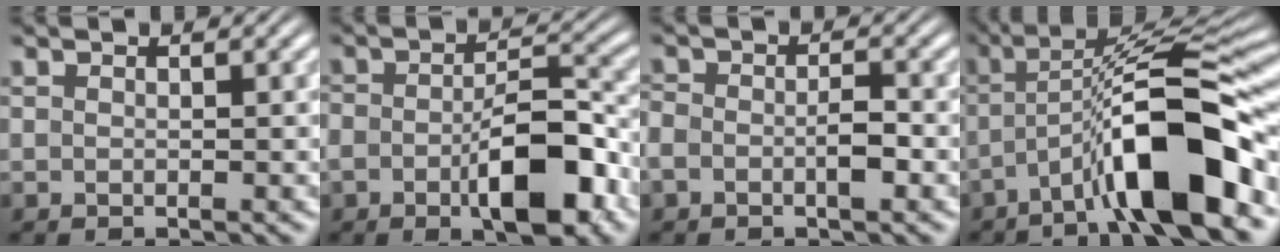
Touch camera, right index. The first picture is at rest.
{"total": 7.1, "force": [-2.3, 3.4, 5.8], "torque": [-0.095, -0.002, -0.043]}
{"total": 3.1, "force": [-1.0, 2.2, 1.9], "torque": [-0.041, -0.004, -0.020]}
{"total": 10.1, "force": [-1.9, 3.0, 9.4], "torque": [-0.142, 0.003, -0.031]}